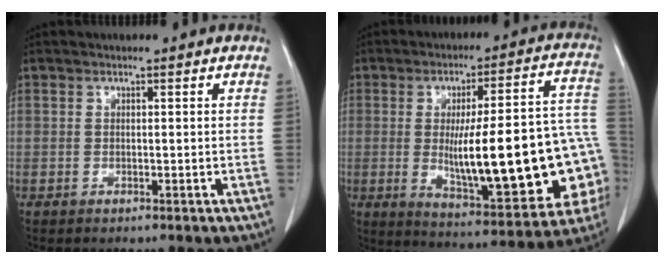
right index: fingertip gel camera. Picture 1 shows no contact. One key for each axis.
{"total": 25.6, "fx": -3.2, "fy": 4.9, "fz": 24.9, "tx": -0.287, "ty": 0.018, "tz": -0.025}